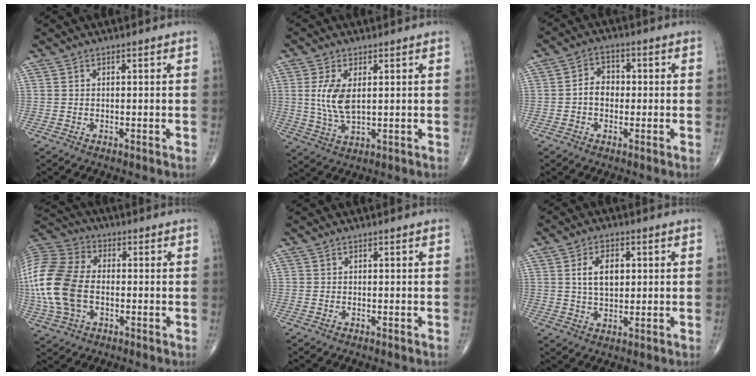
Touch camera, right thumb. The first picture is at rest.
{"total": 7.5, "force": [1.3, 3.6, 6.4], "torque": [-0.136, -0.011, 0.032]}
{"total": 4.9, "force": [-0.5, 3.9, 3.0], "torque": [-0.034, 0.018, -0.016]}
{"total": 18.4, "force": [-1.9, 12.0, 13.8], "torque": [-0.314, 0.013, -0.038]}
{"total": 0.0}
{"total": 7.2, "force": [1.5, 4.3, 5.5], "torque": [-0.084, -0.002, 0.028]}